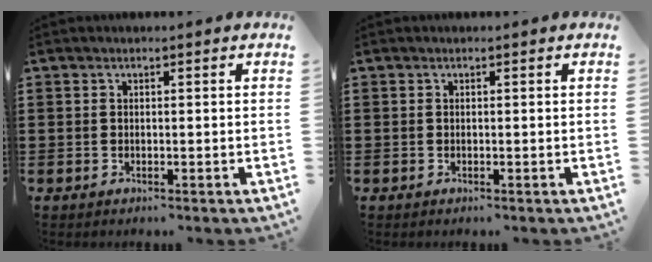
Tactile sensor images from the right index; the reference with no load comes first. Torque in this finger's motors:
{"motor_torque": [1.23, 0.91, 0.00, 0.00]}